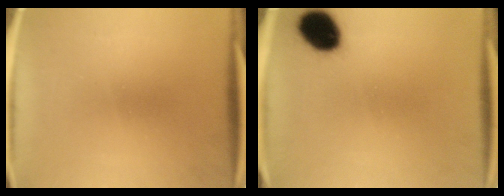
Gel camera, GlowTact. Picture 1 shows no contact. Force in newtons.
{"total": 9.8}